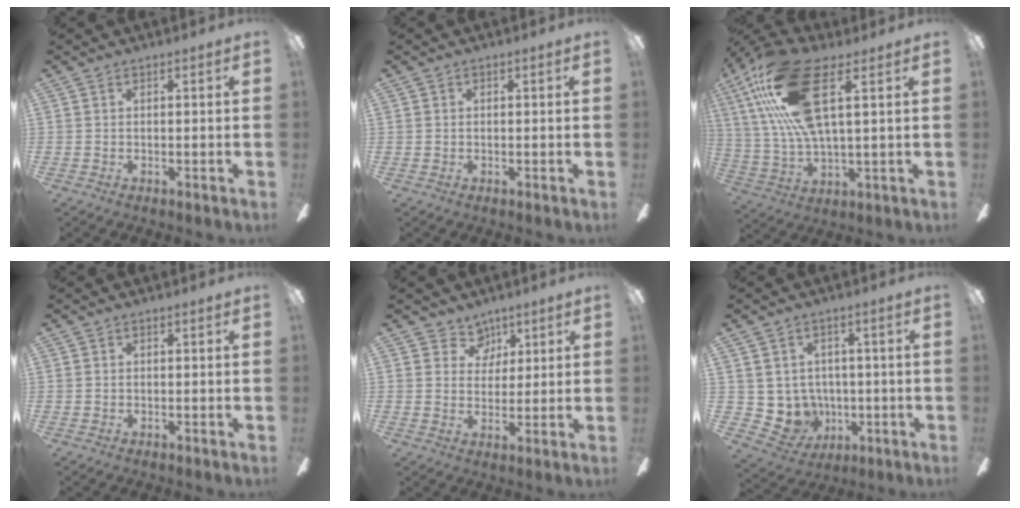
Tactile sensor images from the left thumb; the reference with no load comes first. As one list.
[{"total": 0.0}, {"total": 21.5, "force": [9.4, 8.3, 17.5], "torque": [-0.376, -0.019, 0.158]}, {"total": 0.0}, {"total": 5.9, "force": [3.8, 4.5, 0.5], "torque": [-0.010, -0.018, 0.068]}, {"total": 6.3, "force": [1.1, 6.1, 0.8], "torque": [-0.054, -0.017, 0.029]}]